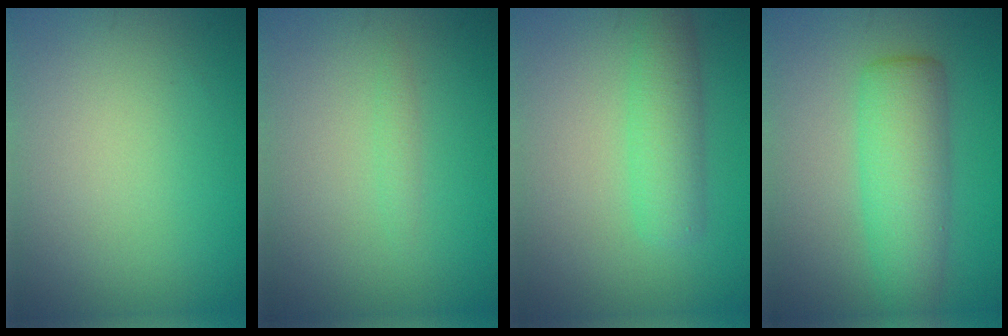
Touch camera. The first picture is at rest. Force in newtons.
{"total": 0.8, "press": 0.8, "slide": 0.1}
{"total": 3.5, "press": 3.5, "slide": 0.2}
{"total": 5.7, "press": 5.7, "slide": 0.4}